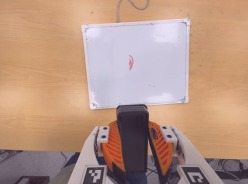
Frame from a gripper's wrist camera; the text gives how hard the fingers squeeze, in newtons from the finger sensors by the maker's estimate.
{"total": 11.2, "left": 10.4, "right": 12.0}